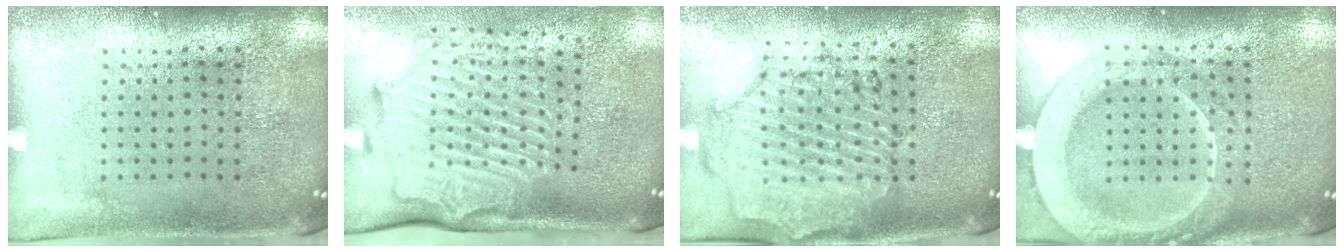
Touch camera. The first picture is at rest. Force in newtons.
{"total": 2.8, "press": 2.2, "slide": 1.8}
{"total": 1.6, "press": 1.5, "slide": 0.3}
{"total": 2.2, "press": 2.2, "slide": 0.3}